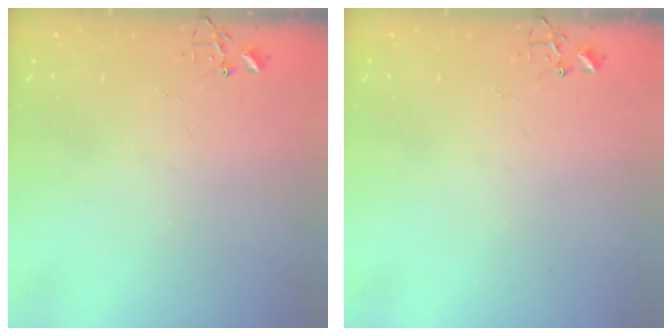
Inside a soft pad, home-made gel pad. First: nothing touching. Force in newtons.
{"total": 0.0}